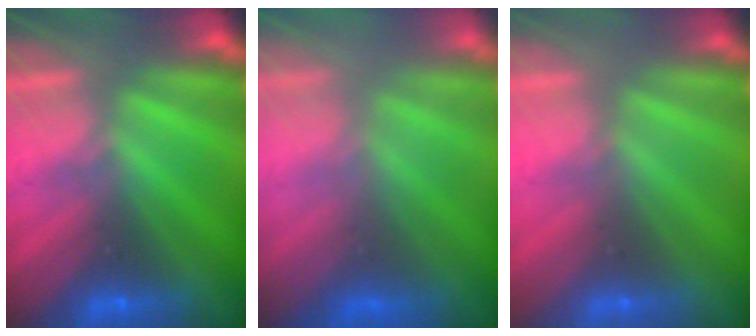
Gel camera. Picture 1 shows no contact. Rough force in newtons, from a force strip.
{"total": 6.5}
{"total": 2.6}